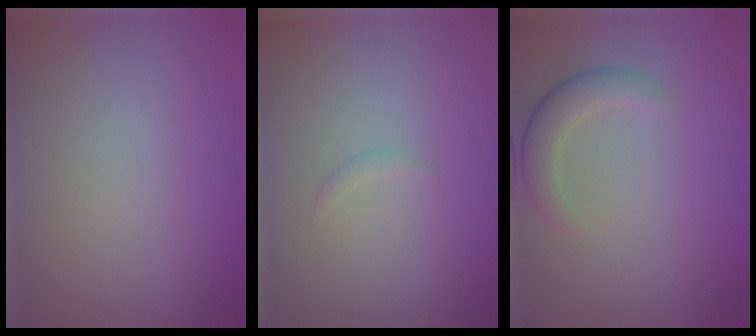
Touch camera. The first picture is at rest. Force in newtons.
{"total": 0.5, "press": 0.5, "slide": 0.0}
{"total": 2.8, "press": 2.8, "slide": 0.0}